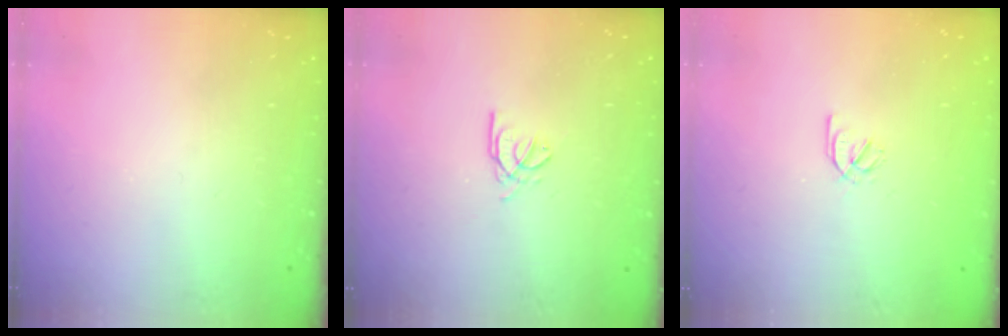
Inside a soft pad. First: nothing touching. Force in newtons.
{"total": 2.6, "press": 2.6, "slide": 0.3}
{"total": 2.1, "press": 1.9, "slide": 0.8}